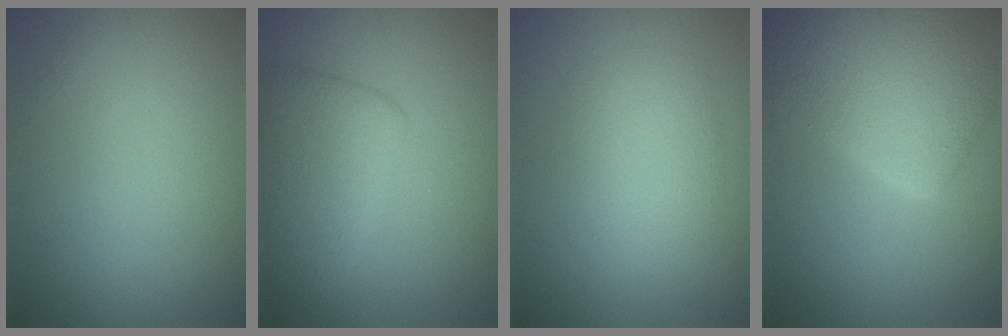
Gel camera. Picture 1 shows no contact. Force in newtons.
{"total": 4.9, "press": 4.9, "slide": 0.2}
{"total": 2.8, "press": 2.8, "slide": 0.2}
{"total": 10.0, "press": 10.0, "slide": 0.5}